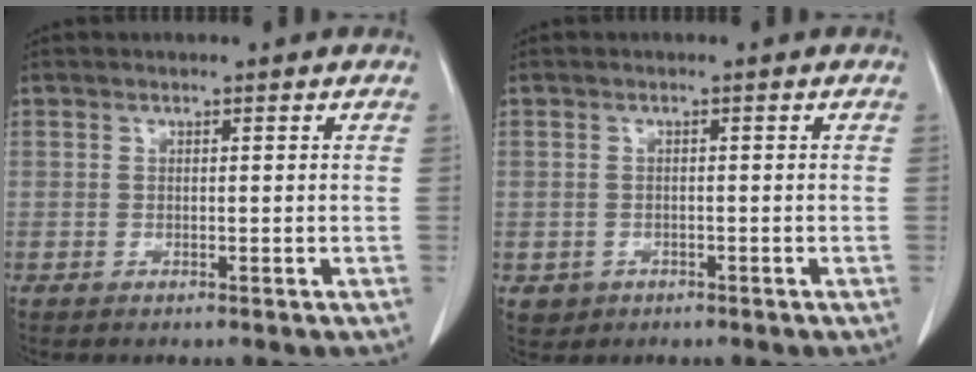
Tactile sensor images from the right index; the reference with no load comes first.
{"total": 2.1, "force": [-0.9, 1.9, 0.3], "torque": [-0.003, 0.005, -0.009]}